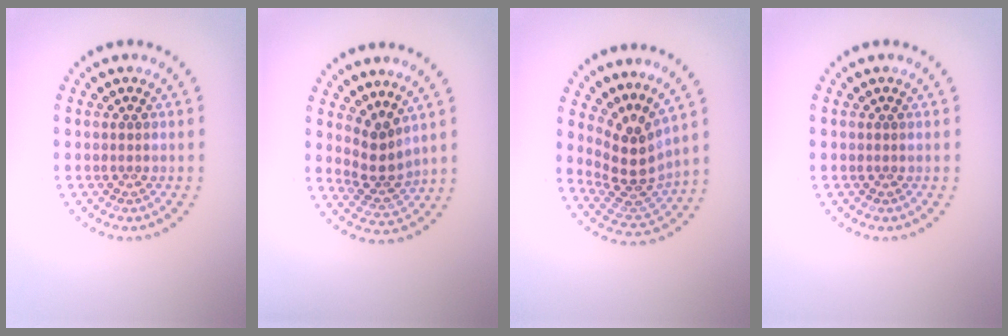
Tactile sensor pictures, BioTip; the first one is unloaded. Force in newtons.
{"total": 2.9, "press": 2.1, "slide": 2.0}
{"total": 4.0, "press": 2.8, "slide": 3.0}
{"total": 0.0}